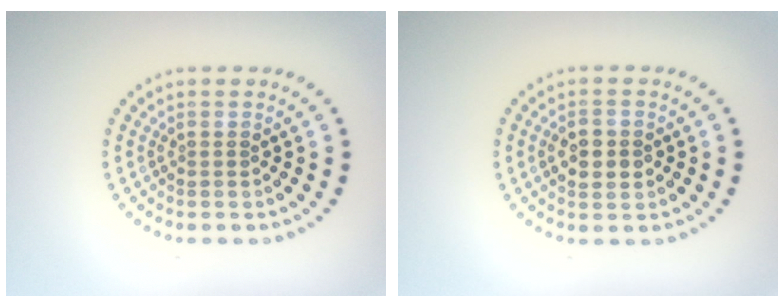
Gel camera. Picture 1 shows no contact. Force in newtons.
{"total": 3.0, "press": 3.0, "slide": 0.1}